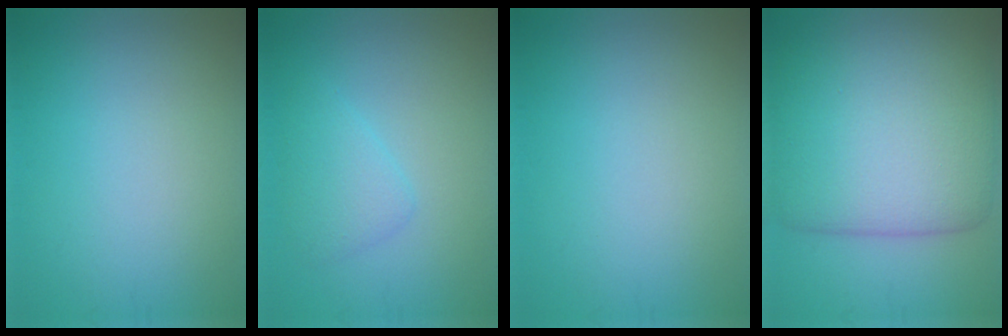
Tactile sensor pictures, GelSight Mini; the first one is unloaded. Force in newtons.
{"total": 2.4, "press": 2.4, "slide": 0.1}
{"total": 0.0}
{"total": 12.5, "press": 12.5, "slide": 0.4}